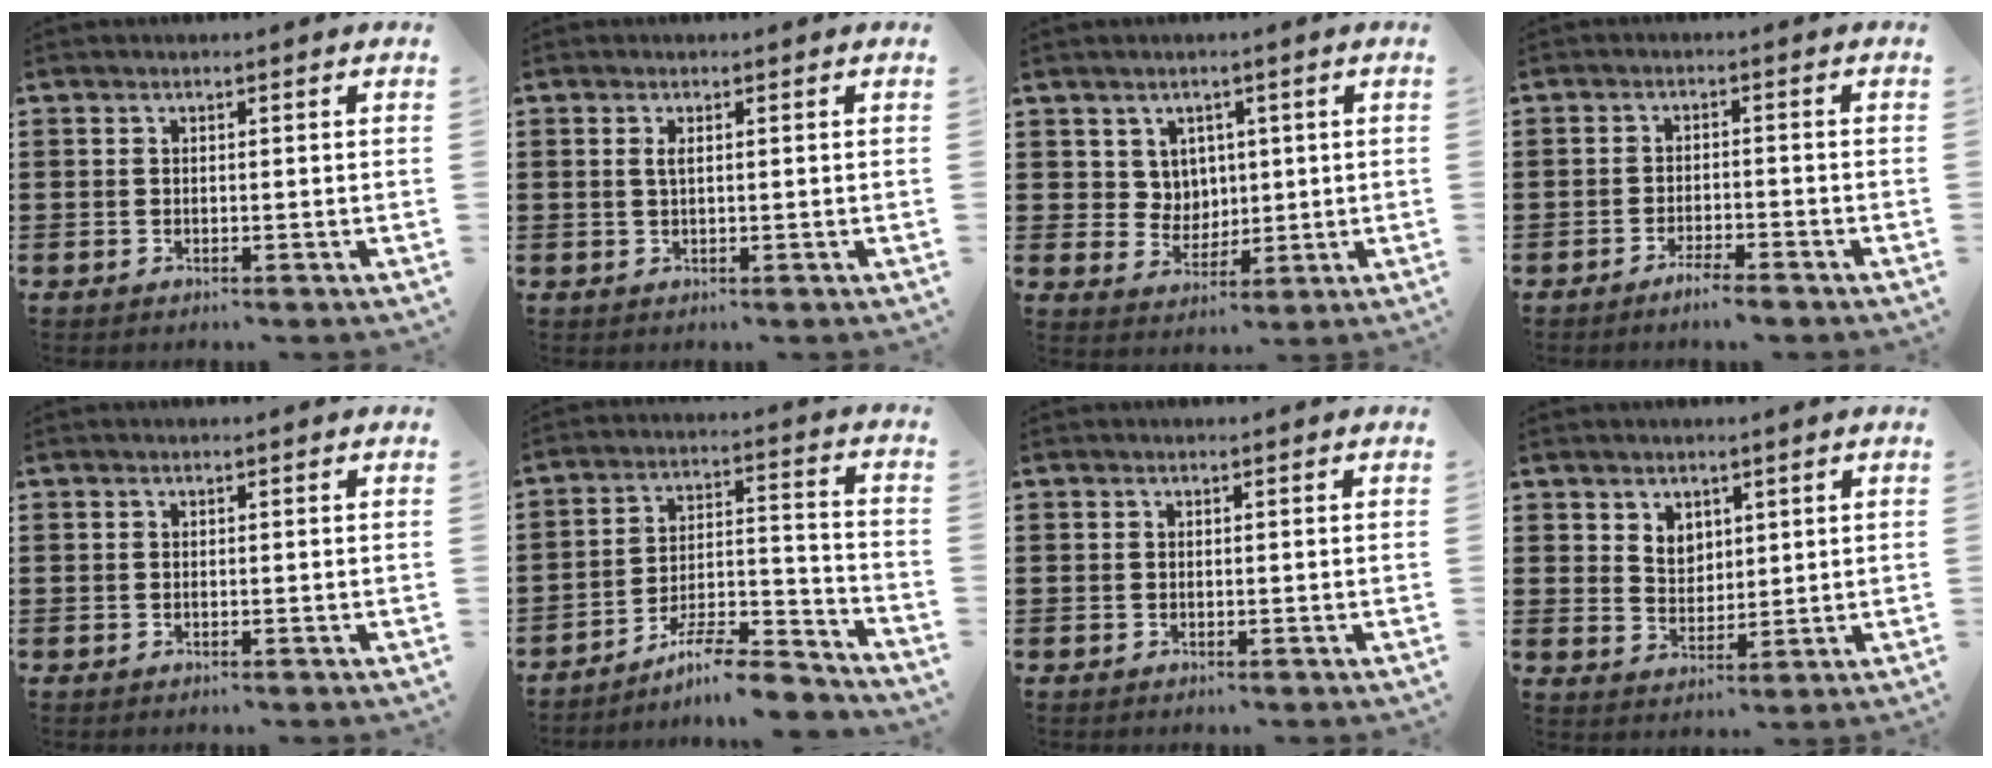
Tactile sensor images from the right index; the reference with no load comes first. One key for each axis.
{"total": 1.3, "fx": 0.3, "fy": 0.3, "fz": 1.2, "tx": -0.025, "ty": 0.002, "tz": 0.005}
{"total": 4.4, "fx": 2.2, "fy": 3.7, "fz": 0.7, "tx": -0.034, "ty": 0.005, "tz": 0.041}
{"total": 2.8, "fx": -2.5, "fy": 0.0, "fz": 1.2, "tx": -0.022, "ty": 0.002, "tz": -0.046}
{"total": 0.0}
{"total": 8.9, "fx": -7.9, "fy": 1.1, "fz": 4.0, "tx": -0.058, "ty": 0.014, "tz": -0.149}
{"total": 0.0}
{"total": 3.5, "fx": 2.5, "fy": 2.5, "fz": 0.7, "tx": -0.024, "ty": 0.005, "tz": 0.046}